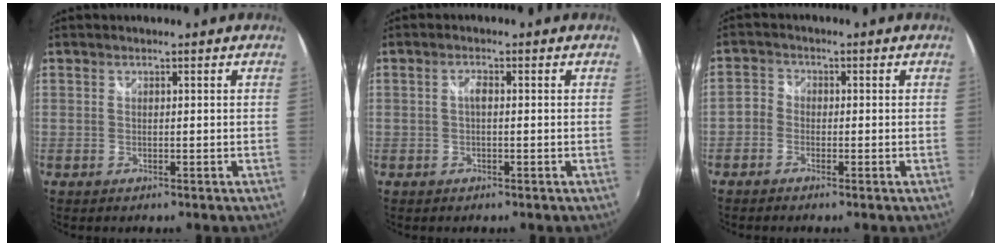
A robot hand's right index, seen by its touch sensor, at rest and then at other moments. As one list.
[{"total": 1.4, "force": [-0.1, 0.5, 1.2], "torque": [-0.024, 0.005, -0.005]}, {"total": 2.9, "force": [-1.6, 2.2, 0.8], "torque": [-0.018, 0.006, -0.040]}]